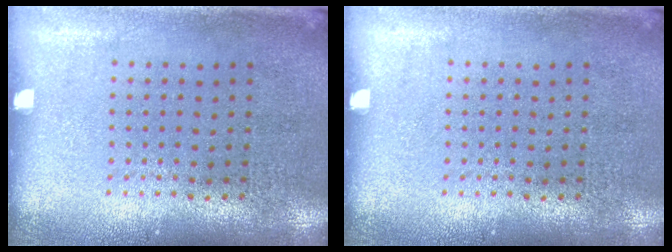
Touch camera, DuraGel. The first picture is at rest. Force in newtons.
{"total": 0.0}